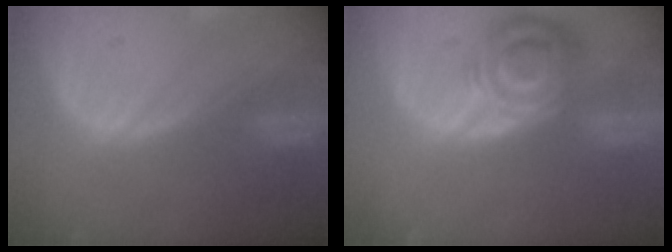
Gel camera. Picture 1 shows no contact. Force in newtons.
{"total": 8.4, "press": 7.4, "slide": 3.9}